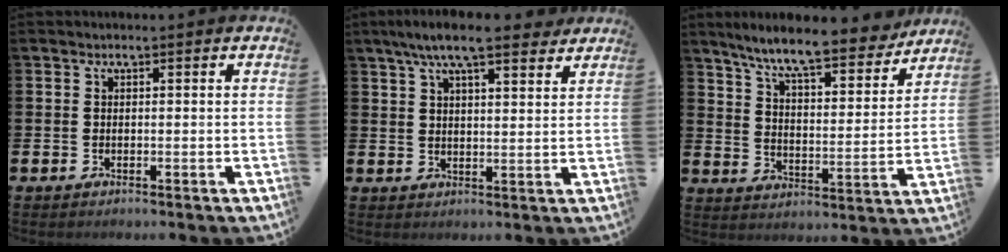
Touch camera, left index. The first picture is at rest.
{"total": 7.7, "force": [6.7, 1.4, 3.6], "torque": [-0.075, -0.019, 0.118]}
{"total": 9.6, "force": [8.6, 1.2, 3.9], "torque": [-0.094, -0.056, 0.146]}